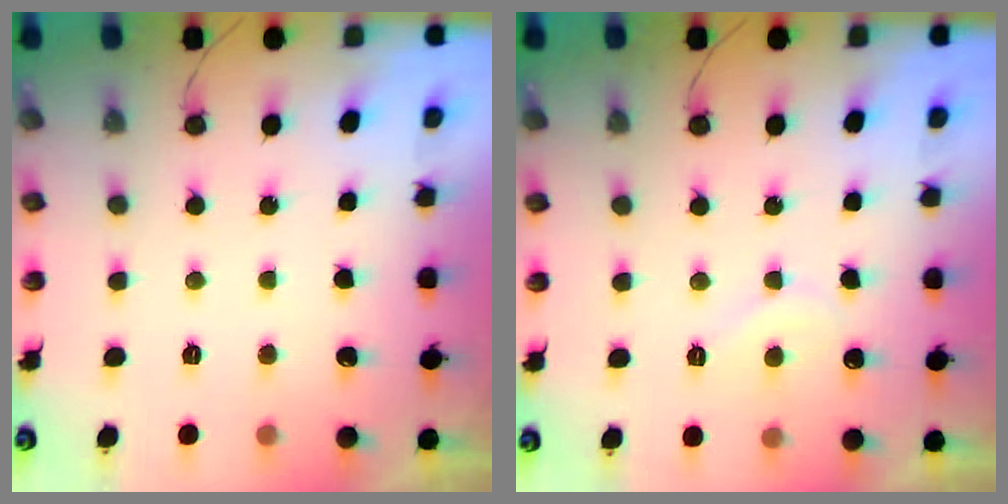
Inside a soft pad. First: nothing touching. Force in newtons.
{"total": 5.2, "press": 5.2, "slide": 0.5}